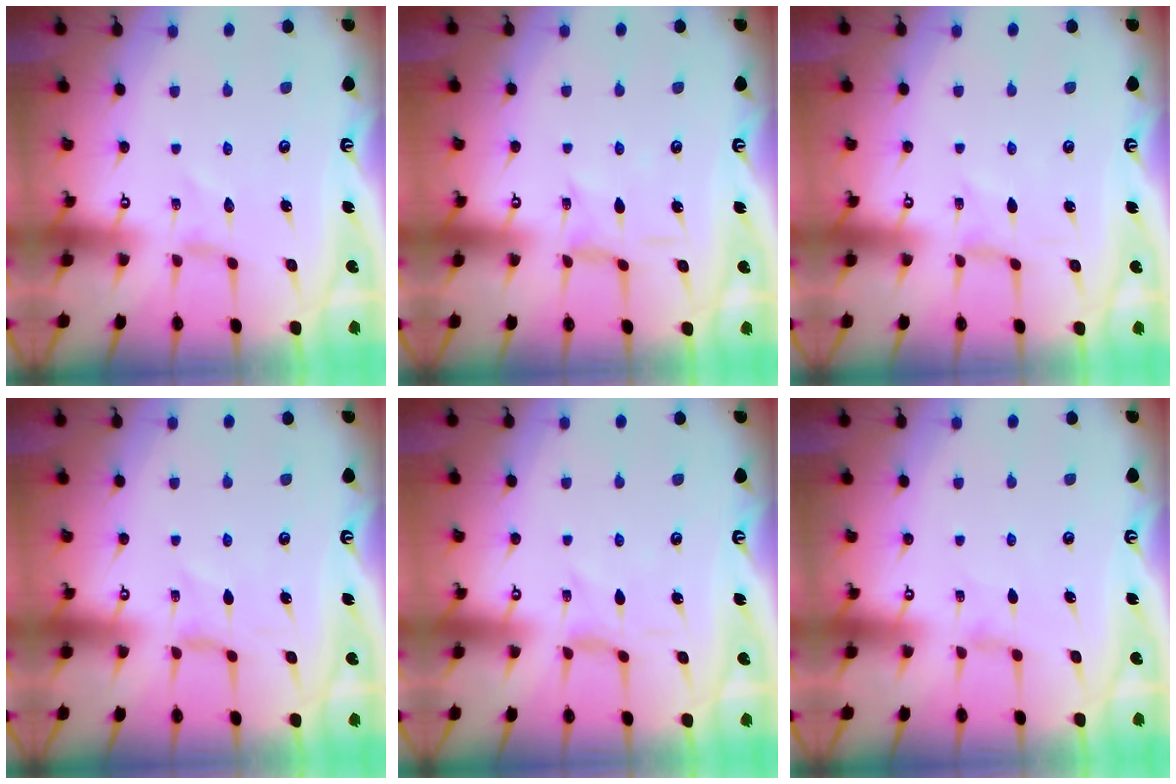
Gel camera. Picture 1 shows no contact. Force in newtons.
{"total": 1.5, "press": 1.5, "slide": 0.3}
{"total": 0.0}
{"total": 0.0}
{"total": 0.0}
{"total": 0.9, "press": 0.8, "slide": 0.3}